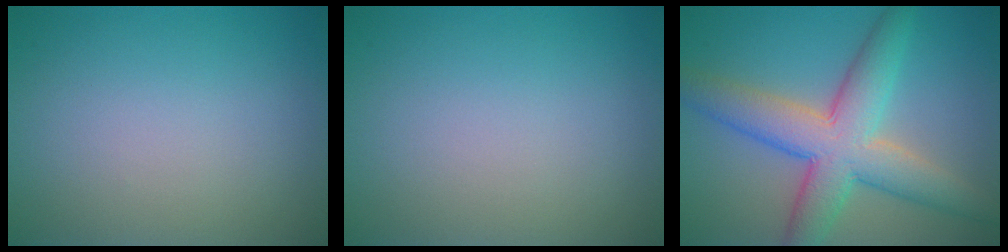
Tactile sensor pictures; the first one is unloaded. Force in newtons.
{"total": 0.0}
{"total": 8.0, "press": 8.0, "slide": 0.3}